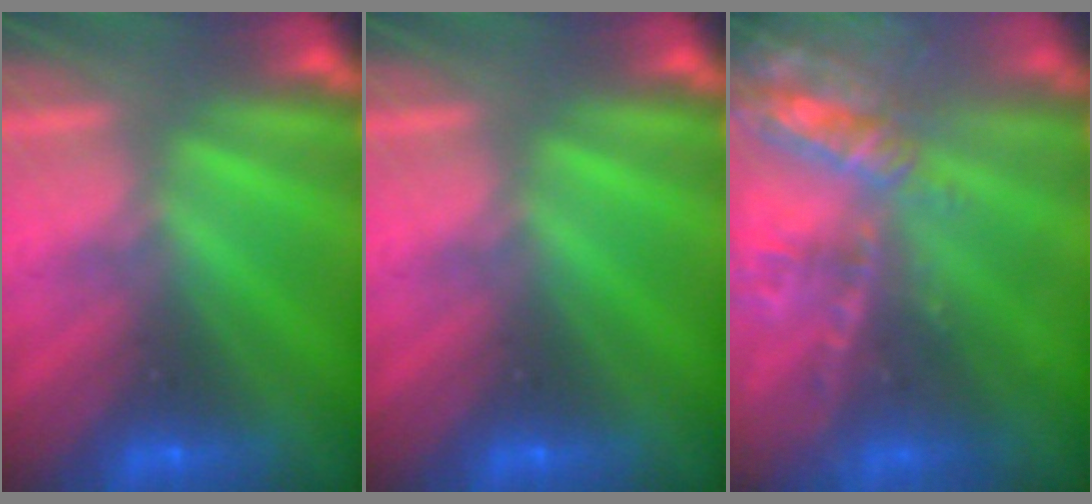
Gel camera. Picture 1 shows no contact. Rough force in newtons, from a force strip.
{"total": 0.0}
{"total": 8.3}